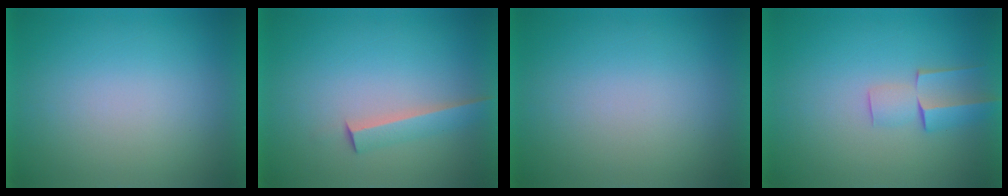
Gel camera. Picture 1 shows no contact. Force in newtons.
{"total": 2.5}
{"total": 0.0}
{"total": 2.6}